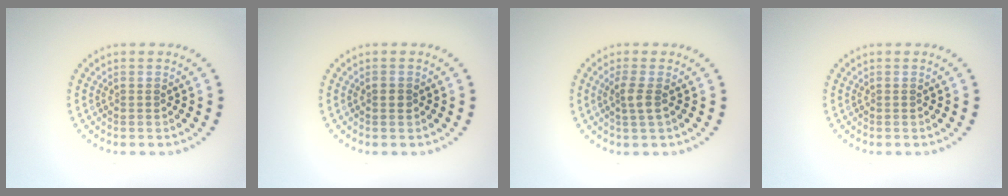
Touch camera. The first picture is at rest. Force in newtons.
{"total": 0.9, "press": 0.9, "slide": 0.1}
{"total": 1.7, "press": 1.4, "slide": 1.0}
{"total": 0.0}